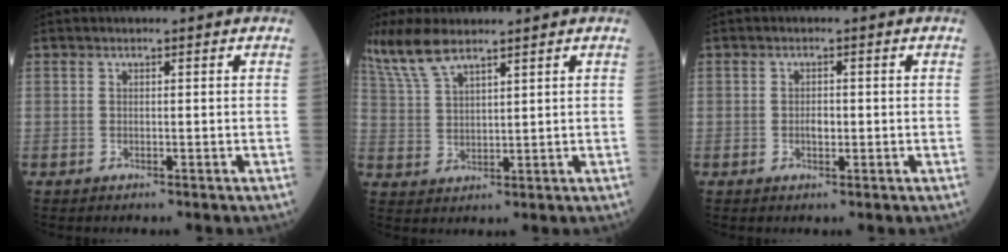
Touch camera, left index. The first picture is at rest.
{"total": 8.4, "force": [6.9, 1.6, 4.6], "torque": [-0.112, 0.015, 0.146]}
{"total": 1.5, "force": [-0.2, 0.8, 1.2], "torque": [-0.024, 0.001, -0.002]}